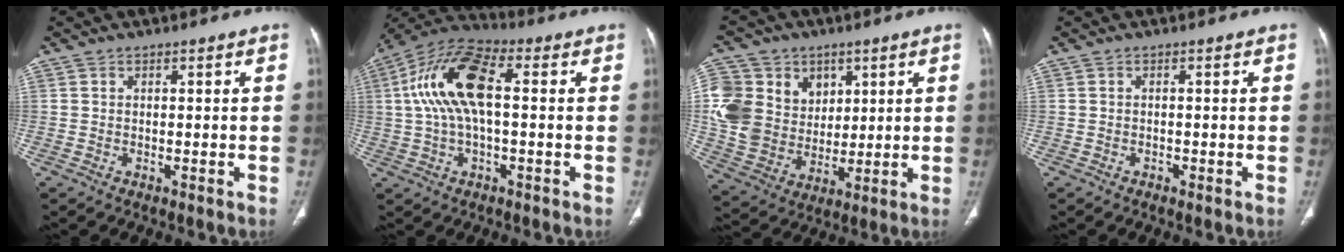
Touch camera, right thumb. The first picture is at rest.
{"total": 14.7, "force": [1.7, 6.4, 13.1], "torque": [-0.274, 0.038, 0.027]}
{"total": 17.2, "force": [4.9, 14.4, 7.9], "torque": [-0.134, 0.005, 0.107]}
{"total": 0.6, "force": [-0.4, 0.4, 0.3], "torque": [-0.008, 0.001, -0.006]}